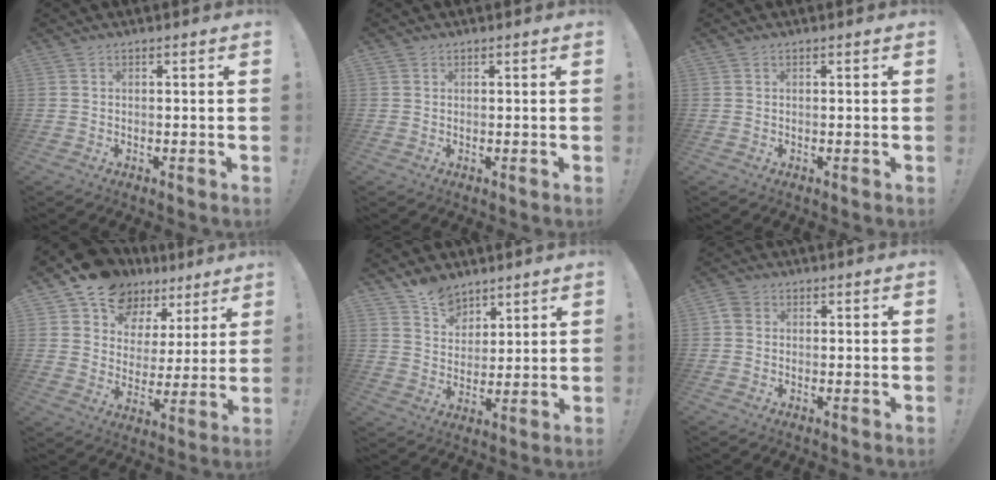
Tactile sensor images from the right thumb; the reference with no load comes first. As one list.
[{"total": 0.7, "force": [0.5, 0.5, 0.0], "torque": [0.004, 0.000, 0.008]}, {"total": 0.0}, {"total": 11.1, "force": [8.1, 7.0, 2.9], "torque": [-0.057, -0.058, 0.148]}, {"total": 8.8, "force": [7.1, 4.9, 1.8], "torque": [-0.028, -0.052, 0.138]}, {"total": 3.0, "force": [0.4, 2.6, 1.4], "torque": [-0.023, 0.008, 0.010]}]